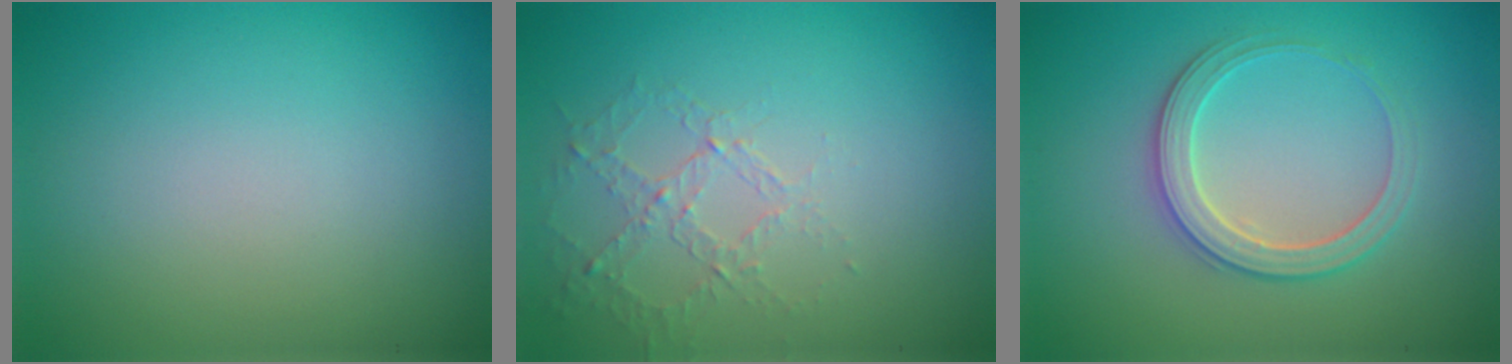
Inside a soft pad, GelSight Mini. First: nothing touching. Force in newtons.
{"total": 1.4, "press": 0.8, "slide": 1.2}
{"total": 2.9, "press": 2.9, "slide": 0.3}